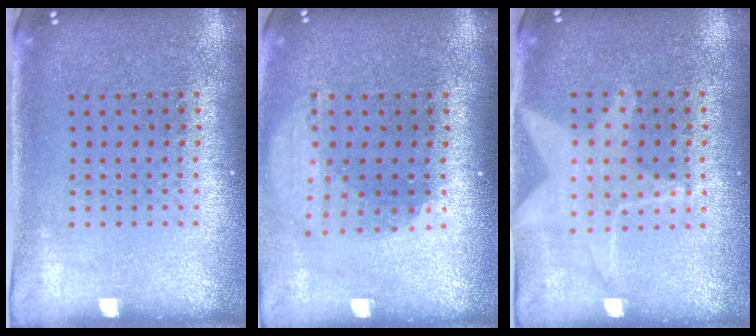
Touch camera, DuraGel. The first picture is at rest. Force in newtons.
{"total": 1.8, "press": 1.4, "slide": 1.2}
{"total": 1.5, "press": 1.4, "slide": 0.5}